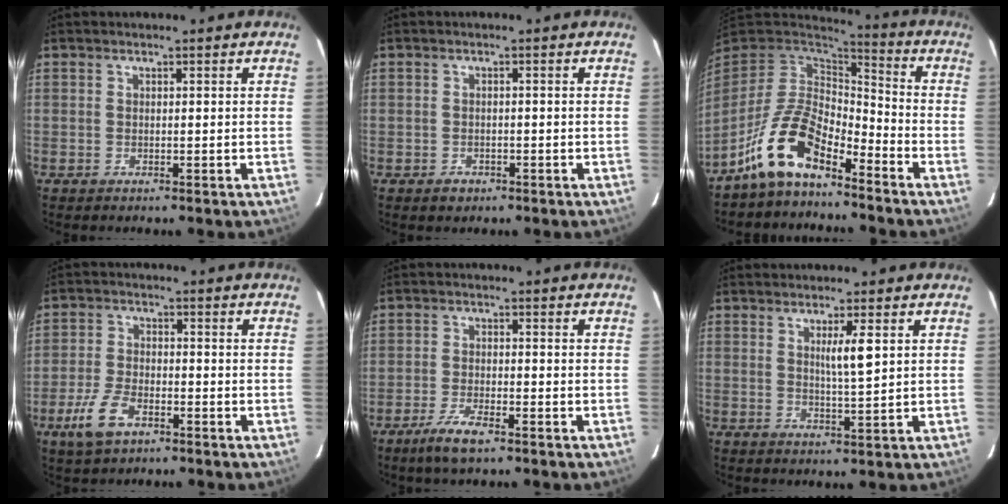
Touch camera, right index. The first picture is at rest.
{"total": 1.8, "force": [-1.1, 1.4, 0.4], "torque": [-0.006, 0.003, -0.012]}
{"total": 11.5, "force": [-7.8, 4.1, 7.3], "torque": [-0.158, 0.021, -0.152]}
{"total": 6.7, "force": [-3.7, 3.1, 4.6], "torque": [-0.108, -0.003, -0.069]}
{"total": 5.1, "force": [-3.5, 0.8, 3.5], "torque": [-0.078, -0.008, -0.064]}
{"total": 3.7, "force": [1.2, -0.1, 3.5], "torque": [-0.061, -0.006, 0.020]}